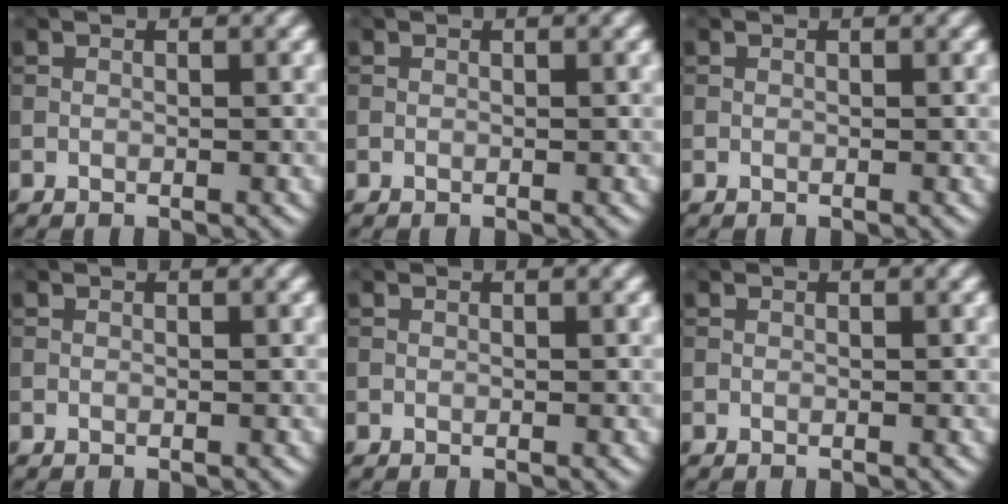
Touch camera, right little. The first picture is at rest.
{"total": 0.0}
{"total": 0.0}
{"total": 0.0}
{"total": 0.0}
{"total": 0.0}